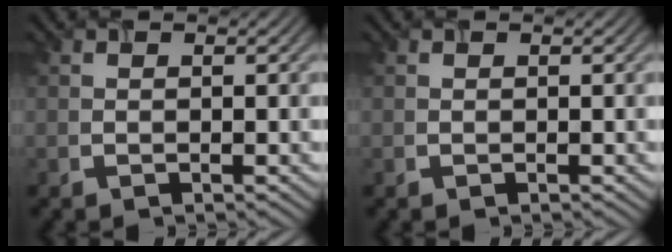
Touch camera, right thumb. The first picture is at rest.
{"total": 0.0}